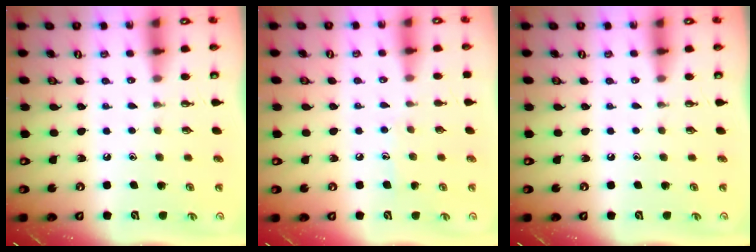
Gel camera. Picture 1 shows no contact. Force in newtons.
{"total": 4.9, "press": 4.8, "slide": 0.6}
{"total": 0.0}